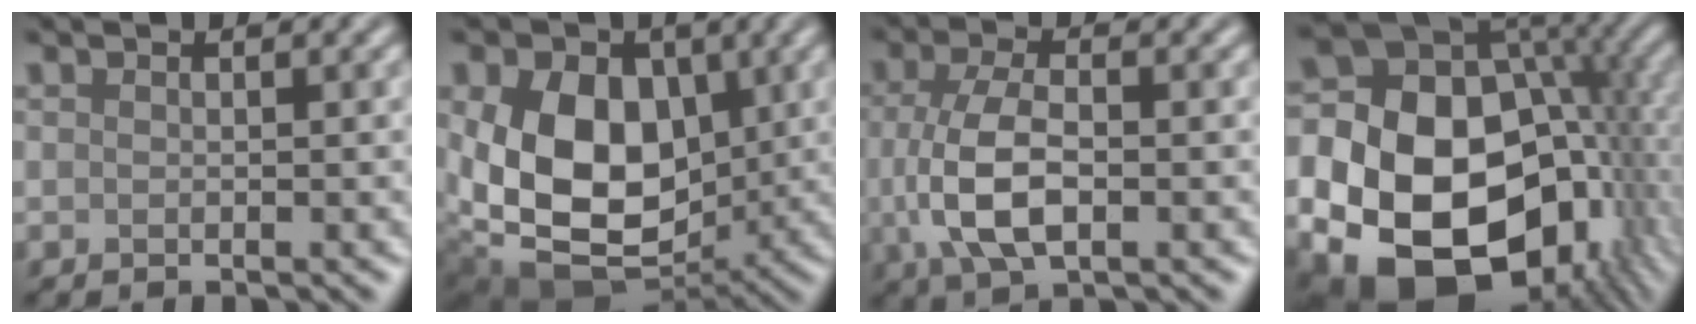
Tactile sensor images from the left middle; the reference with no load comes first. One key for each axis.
{"total": 13.1, "fx": 0.5, "fy": 9.1, "fz": 9.4, "tx": -0.166, "ty": -0.019, "tz": 0.005}
{"total": 5.9, "fx": -0.6, "fy": 2.8, "fz": 5.1, "tx": -0.117, "ty": -0.005, "tz": -0.012}
{"total": 23.6, "fx": -4.4, "fy": 18.6, "fz": 13.9, "tx": -0.257, "ty": -0.010, "tz": -0.095}